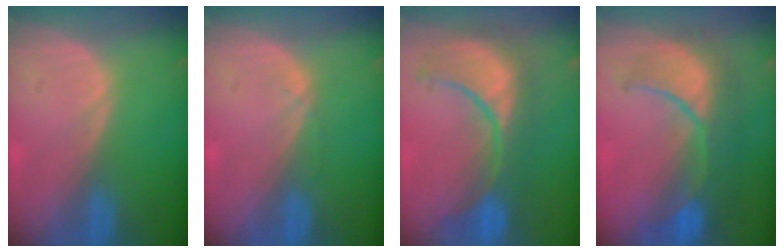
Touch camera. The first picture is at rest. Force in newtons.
{"total": 0.9, "press": 0.8, "slide": 0.2}
{"total": 10.5, "press": 10.0, "slide": 3.4}
{"total": 9.7, "press": 9.2, "slide": 3.1}